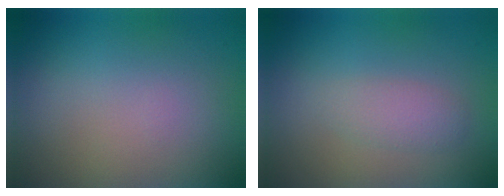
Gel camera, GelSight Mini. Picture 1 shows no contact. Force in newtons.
{"total": 1.7, "press": 1.7, "slide": 0.1}